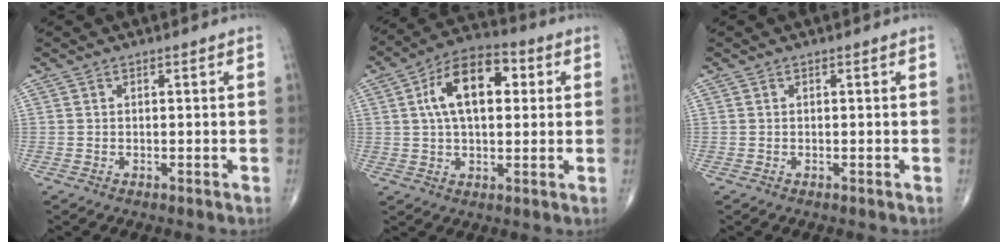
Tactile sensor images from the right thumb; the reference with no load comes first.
{"total": 13.7, "force": [3.0, 7.6, 11.0], "torque": [-0.174, 0.020, 0.044]}
{"total": 0.0}